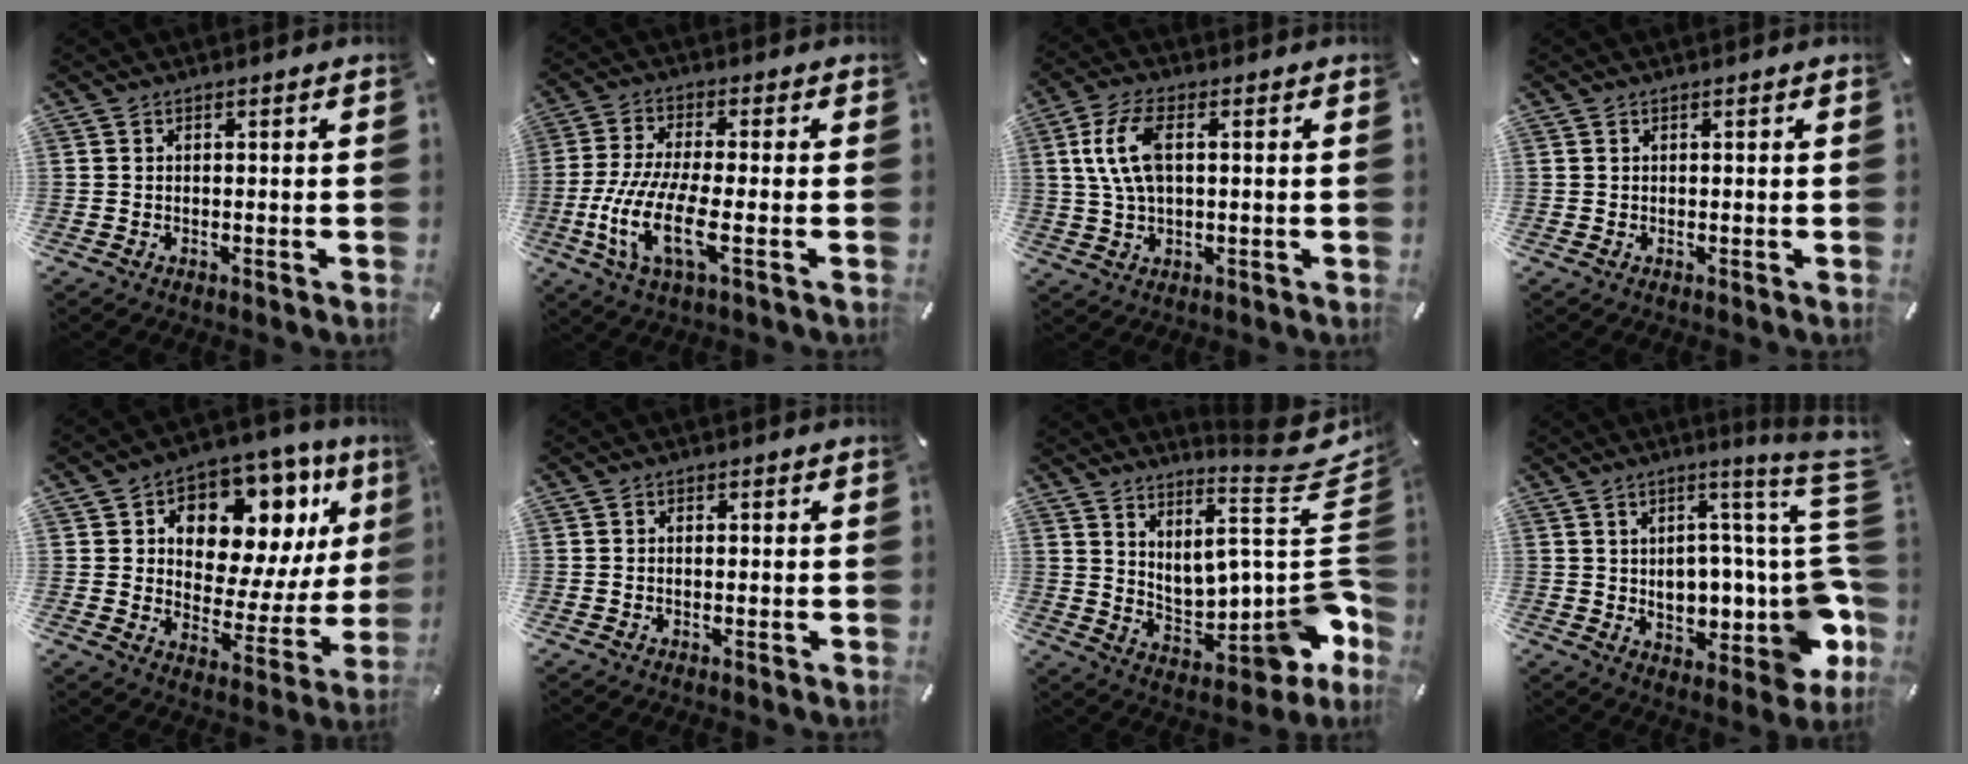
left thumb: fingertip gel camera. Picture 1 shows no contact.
{"total": 12.7, "force": [-3.4, 3.9, 11.6], "torque": [-0.256, -0.019, -0.067]}
{"total": 9.3, "force": [2.0, 4.8, 7.7], "torque": [-0.176, 0.003, 0.031]}
{"total": 0.0}
{"total": 13.7, "force": [7.1, 9.1, 7.3], "torque": [-0.107, -0.059, 0.126]}
{"total": 1.0, "force": [-0.3, 0.6, 0.7], "torque": [-0.014, 0.001, -0.007]}
{"total": 16.8, "force": [6.6, 6.5, 14.0], "torque": [-0.170, -0.097, 0.105]}
{"total": 15.4, "force": [2.3, 5.1, 14.3], "torque": [-0.188, -0.051, 0.038]}